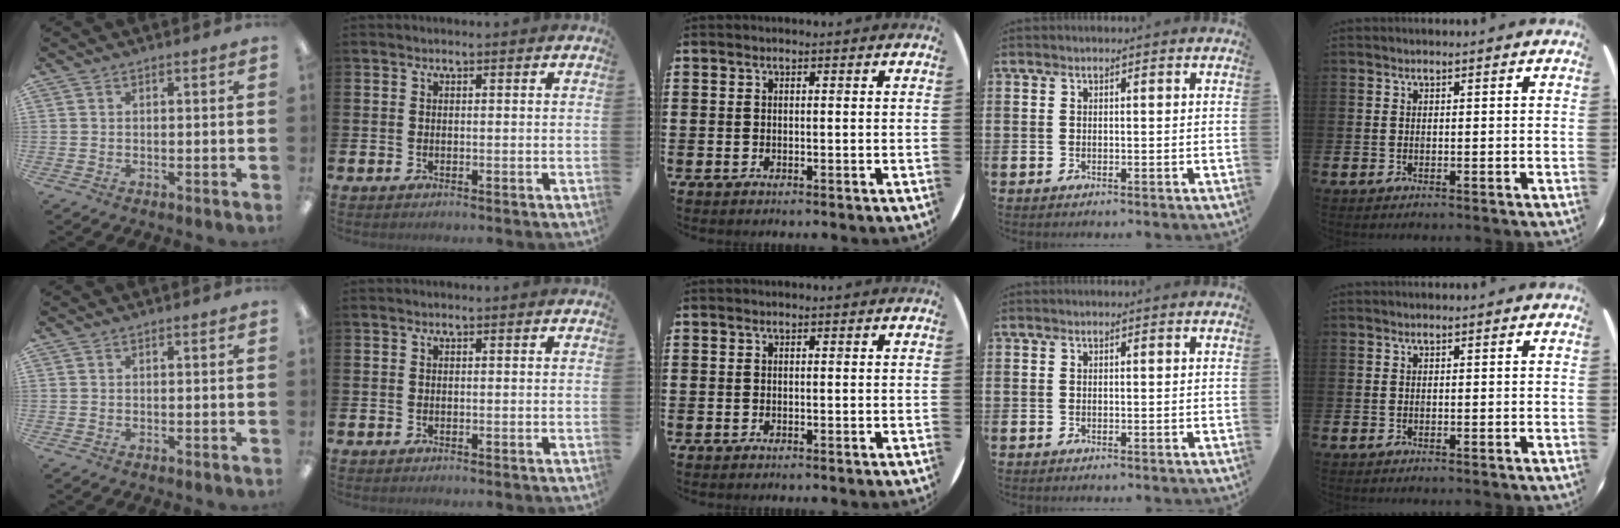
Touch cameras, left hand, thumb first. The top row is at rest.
{}